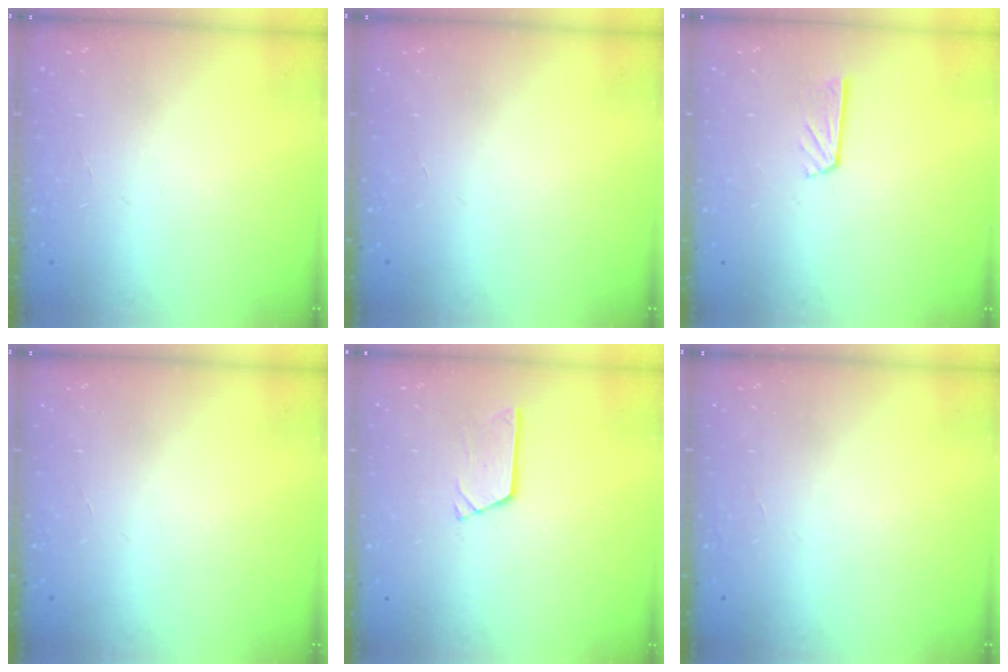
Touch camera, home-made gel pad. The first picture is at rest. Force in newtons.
{"total": 0.0}
{"total": 5.9, "press": 5.9, "slide": 0.4}
{"total": 0.0}
{"total": 2.4, "press": 2.4, "slide": 0.2}
{"total": 0.0}